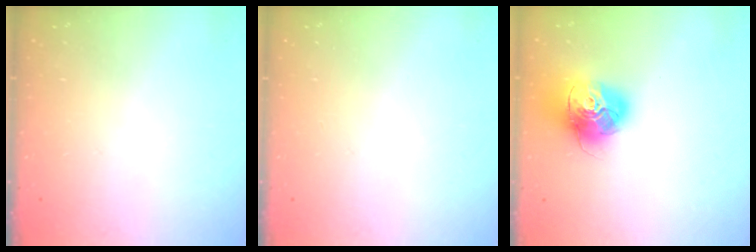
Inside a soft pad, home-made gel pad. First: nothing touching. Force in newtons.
{"total": 0.0}
{"total": 17.2, "press": 17.1, "slide": 2.0}